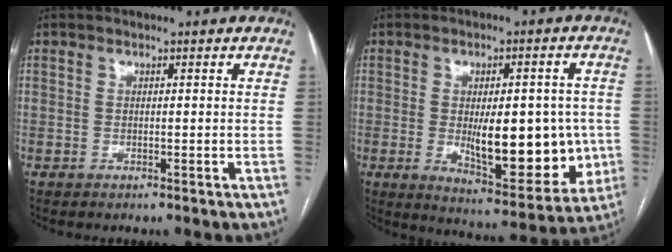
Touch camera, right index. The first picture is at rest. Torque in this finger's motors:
{"motor_torque": [2.14, 0.00, 0.58, 0.16]}